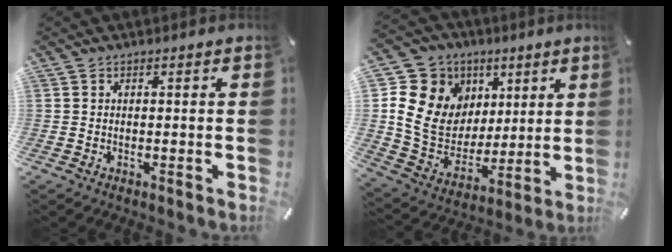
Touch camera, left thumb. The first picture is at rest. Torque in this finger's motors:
{"motor_torque": [2.15, 2.18, 1.40, -1.36, 0.19]}